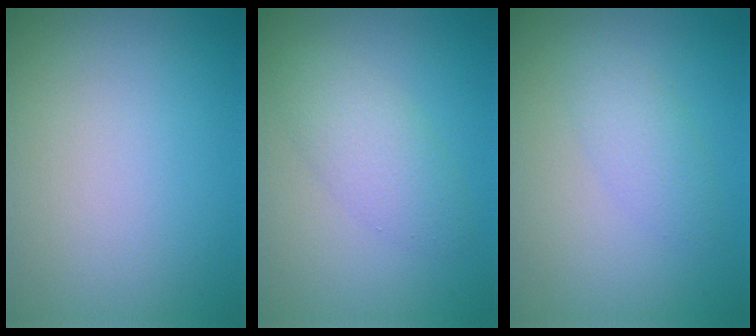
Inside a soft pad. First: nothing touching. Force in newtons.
{"total": 3.0, "press": 3.0, "slide": 0.1}
{"total": 2.1, "press": 2.1, "slide": 0.1}